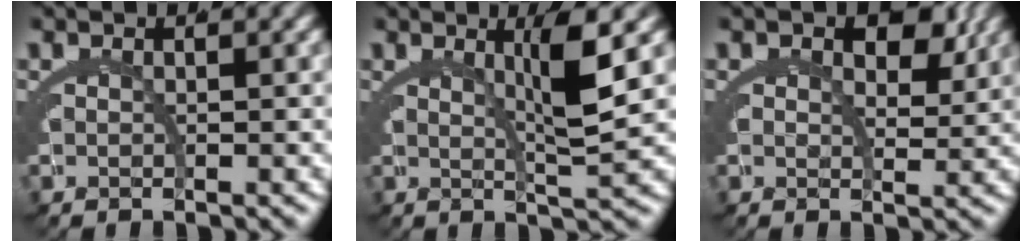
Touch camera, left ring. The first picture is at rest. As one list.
[{"total": 3.8, "force": [1.5, -0.5, 3.4], "torque": [-0.048, 0.000, 0.027]}, {"total": 3.5, "force": [1.2, 2.5, 2.1], "torque": [-0.029, -0.017, 0.018]}]